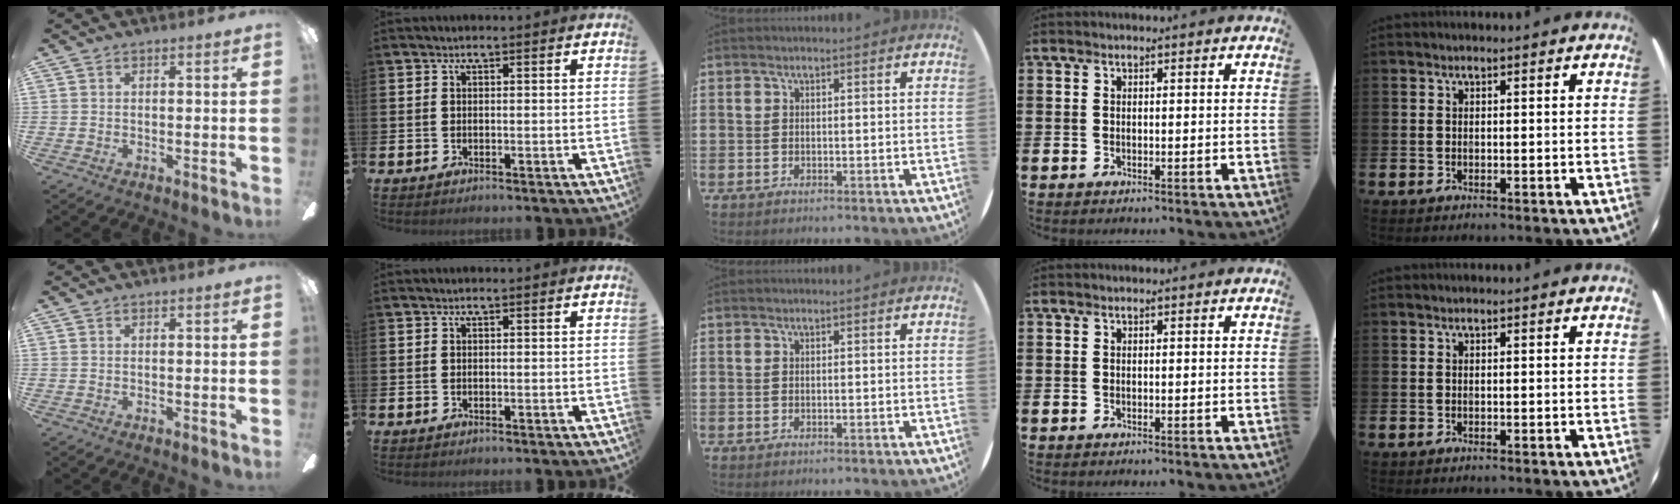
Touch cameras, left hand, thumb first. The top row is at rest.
{}